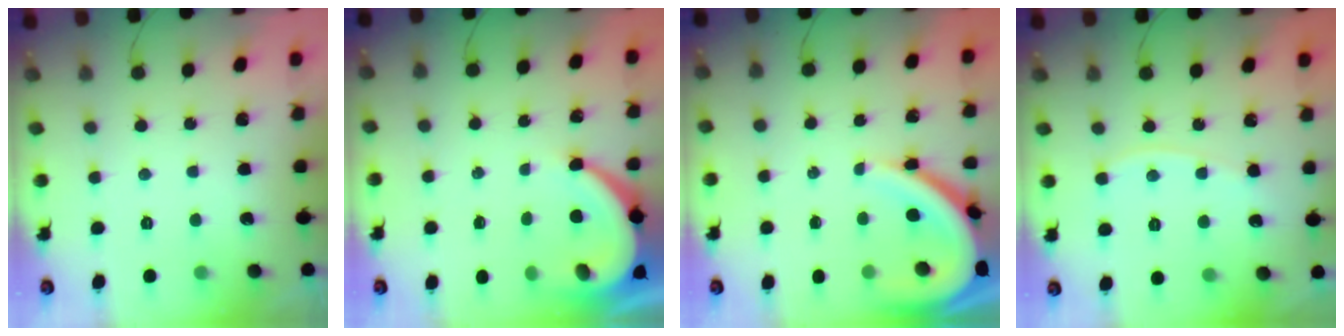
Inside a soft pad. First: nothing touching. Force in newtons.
{"total": 7.7, "press": 7.7, "slide": 0.8}
{"total": 10.9, "press": 10.8, "slide": 1.1}
{"total": 3.1, "press": 3.0, "slide": 0.4}